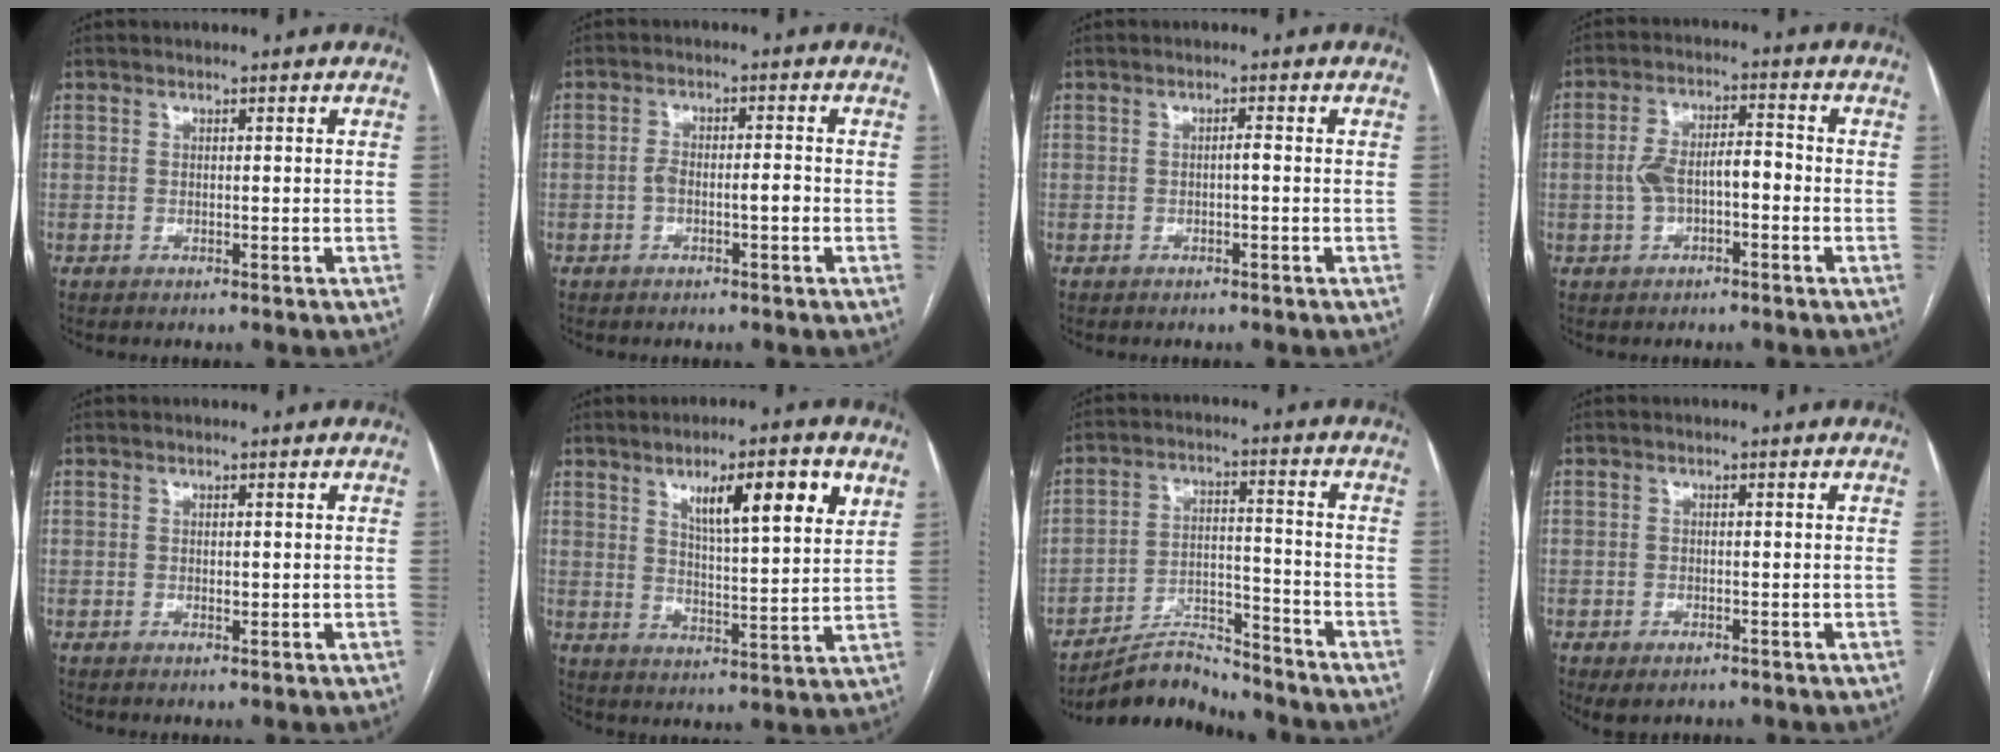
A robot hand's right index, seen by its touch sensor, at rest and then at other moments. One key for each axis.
{"total": 3.4, "fx": -1.1, "fy": 1.1, "fz": 3.1, "tx": -0.057, "ty": 0.013, "tz": -0.015}
{"total": 0.9, "fx": -0.2, "fy": 0.1, "fz": 0.8, "tx": -0.013, "ty": 0.002, "tz": -0.004}
{"total": 6.6, "fx": -1.3, "fy": 3.0, "fz": 5.8, "tx": -0.118, "ty": 0.032, "tz": -0.021}
{"total": 0.8, "fx": 0.0, "fy": 0.4, "fz": 0.6, "tx": -0.009, "ty": -0.001, "tz": 0.000}
{"total": 11.6, "fx": 5.9, "fy": 1.5, "fz": 9.9, "tx": -0.154, "ty": -0.001, "tz": 0.090}
{"total": 7.9, "fx": -7.8, "fy": 1.2, "fz": 0.3, "tx": -0.001, "ty": 0.020, "tz": -0.138}
{"total": 2.5, "fx": -1.6, "fy": 1.3, "fz": 1.4, "tx": -0.022, "ty": -0.003, "tz": -0.016}